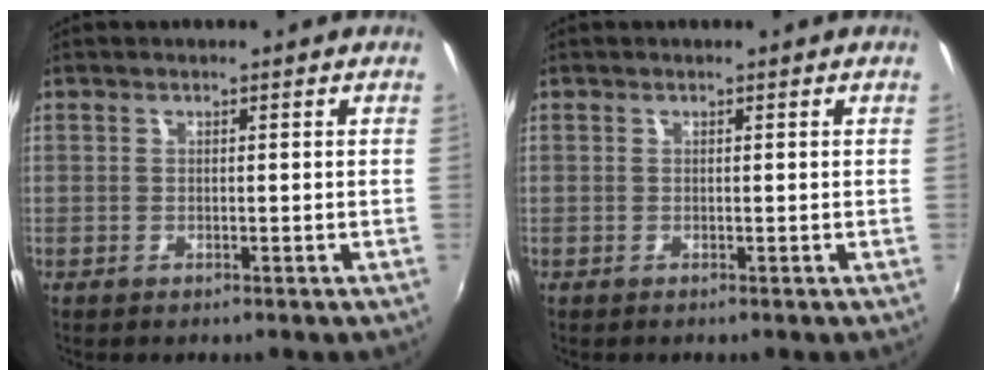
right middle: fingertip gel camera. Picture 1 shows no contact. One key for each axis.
{"total": 0.0}